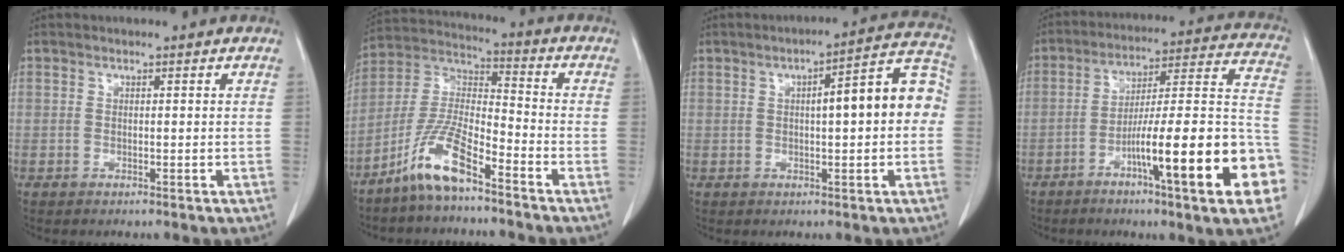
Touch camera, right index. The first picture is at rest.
{"total": 10.4, "force": [-7.1, 1.7, 7.3], "torque": [-0.160, -0.002, -0.146]}
{"total": 10.5, "force": [0.5, 2.1, 10.2], "torque": [-0.132, 0.038, 0.004]}
{"total": 22.5, "force": [-8.6, 1.4, 20.7], "torque": [-0.231, 0.010, -0.129]}